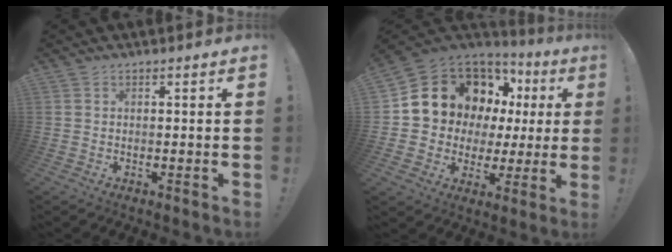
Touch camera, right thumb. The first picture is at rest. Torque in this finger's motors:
{"motor_torque": [2.09, 2.15, 0.63, -0.48, 0.13]}